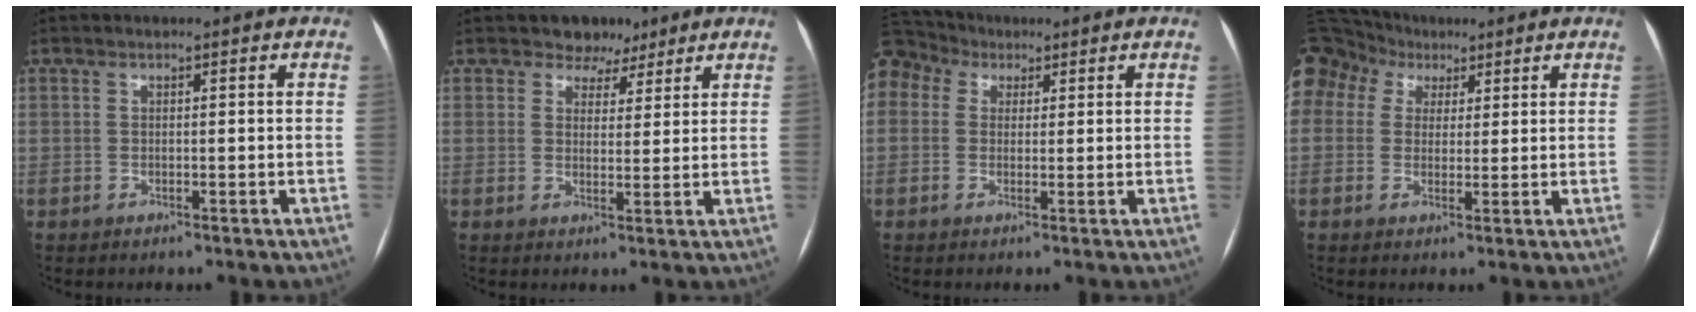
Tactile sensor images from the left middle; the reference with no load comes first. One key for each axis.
{"total": 4.6, "fx": 3.4, "fy": 3.0, "fz": 0.6, "tx": 0.001, "ty": 0.004, "tz": 0.049}
{"total": 10.0, "fx": 5.3, "fy": 7.8, "fz": 3.4, "tx": -0.100, "ty": 0.061, "tz": 0.102}
{"total": 19.5, "fx": 9.6, "fy": 15.2, "fz": 7.3, "tx": -0.244, "ty": 0.104, "tz": 0.190}